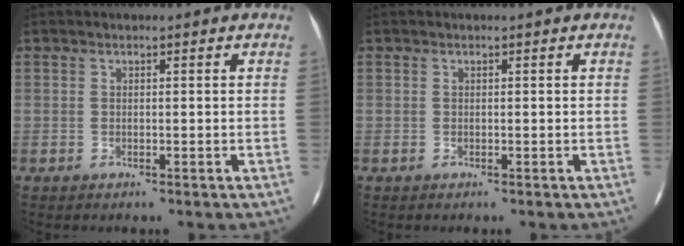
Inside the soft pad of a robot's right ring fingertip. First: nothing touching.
{"total": 0.0}